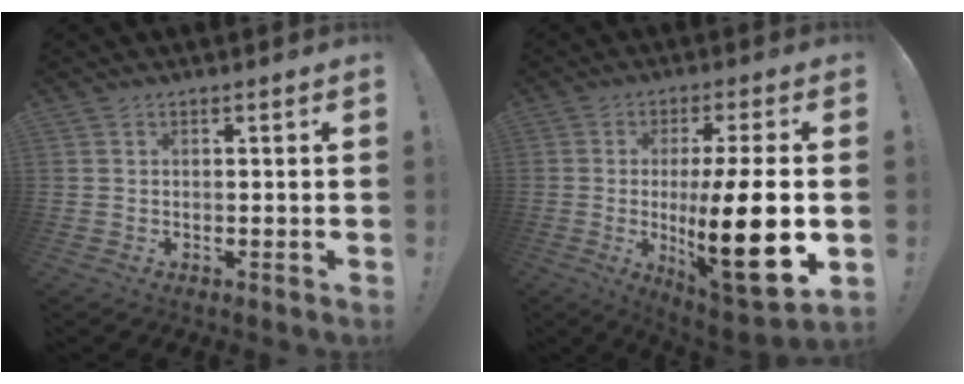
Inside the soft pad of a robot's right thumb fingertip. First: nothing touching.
{"total": 20.5, "force": [-1.9, 4.1, 20.0], "torque": [-0.330, -0.015, -0.029]}